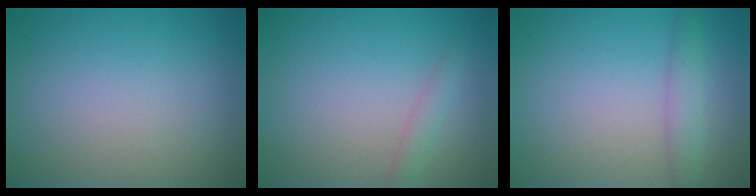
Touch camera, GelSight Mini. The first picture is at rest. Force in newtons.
{"total": 1.3, "press": 1.3, "slide": 0.1}
{"total": 2.0, "press": 2.0, "slide": 0.0}